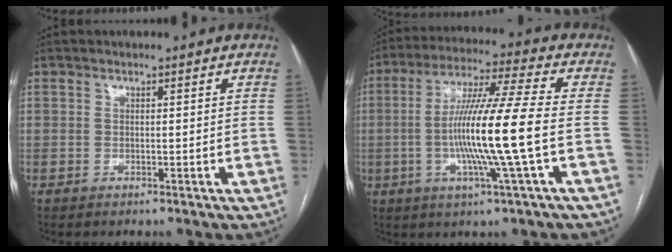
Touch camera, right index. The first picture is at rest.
{"total": 14.3, "force": [-2.3, -1.5, 14.0], "torque": [-0.259, -0.006, -0.048]}